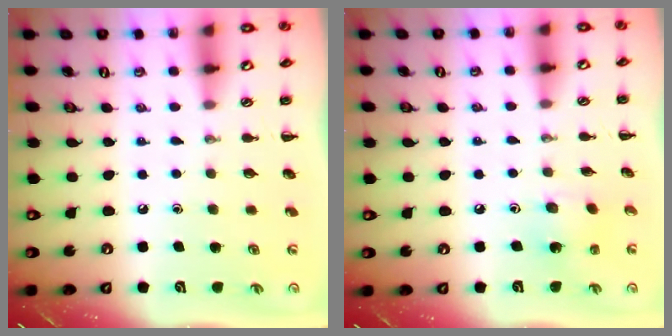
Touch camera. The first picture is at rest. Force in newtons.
{"total": 2.1, "press": 2.0, "slide": 0.5}